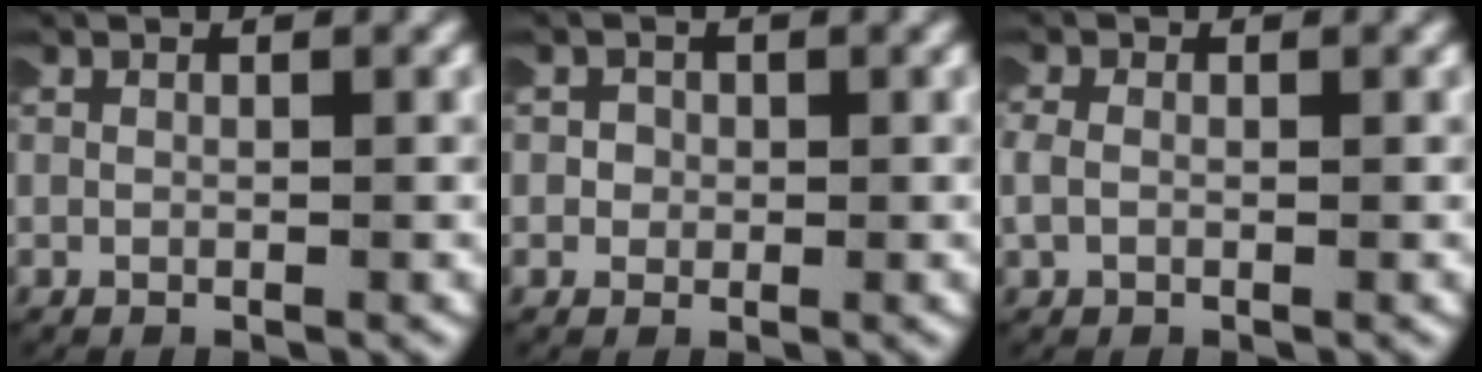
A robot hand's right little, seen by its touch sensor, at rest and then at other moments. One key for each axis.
{"total": 1.3, "fx": -0.1, "fy": 1.3, "fz": 0.2, "tx": -0.010, "ty": 0.001, "tz": -0.007}
{"total": 1.6, "fx": 0.0, "fy": 1.3, "fz": 1.0, "tx": -0.034, "ty": -0.002, "tz": 0.001}